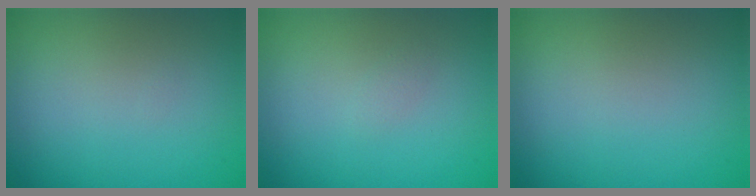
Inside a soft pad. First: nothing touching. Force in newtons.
{"total": 0.5, "press": 0.5, "slide": 0.0}
{"total": 0.0}